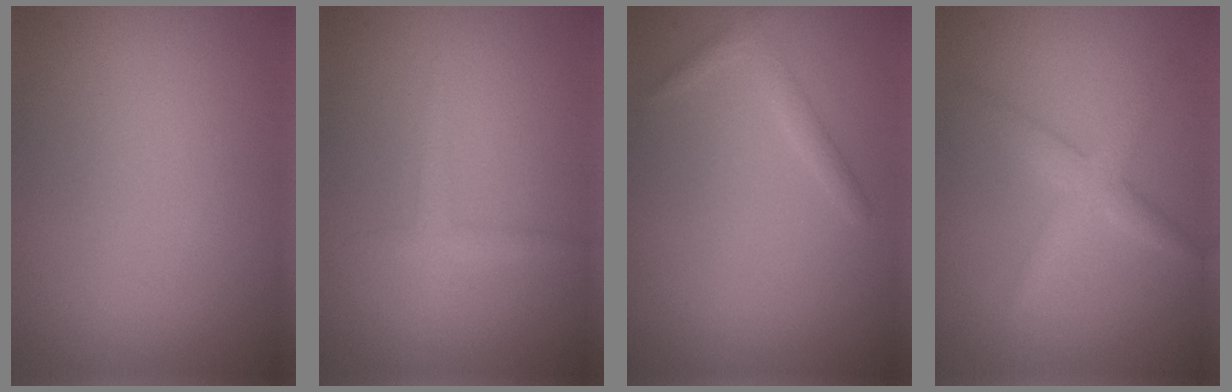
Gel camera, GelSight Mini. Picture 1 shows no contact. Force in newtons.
{"total": 1.4, "press": 1.4, "slide": 0.1}
{"total": 1.3, "press": 1.3, "slide": 0.1}
{"total": 2.6, "press": 2.6, "slide": 0.2}